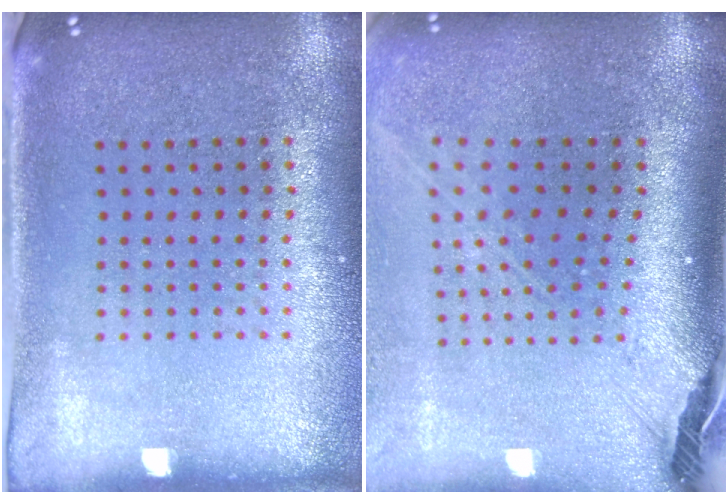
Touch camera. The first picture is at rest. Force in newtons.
{"total": 2.8, "press": 2.0, "slide": 1.9}